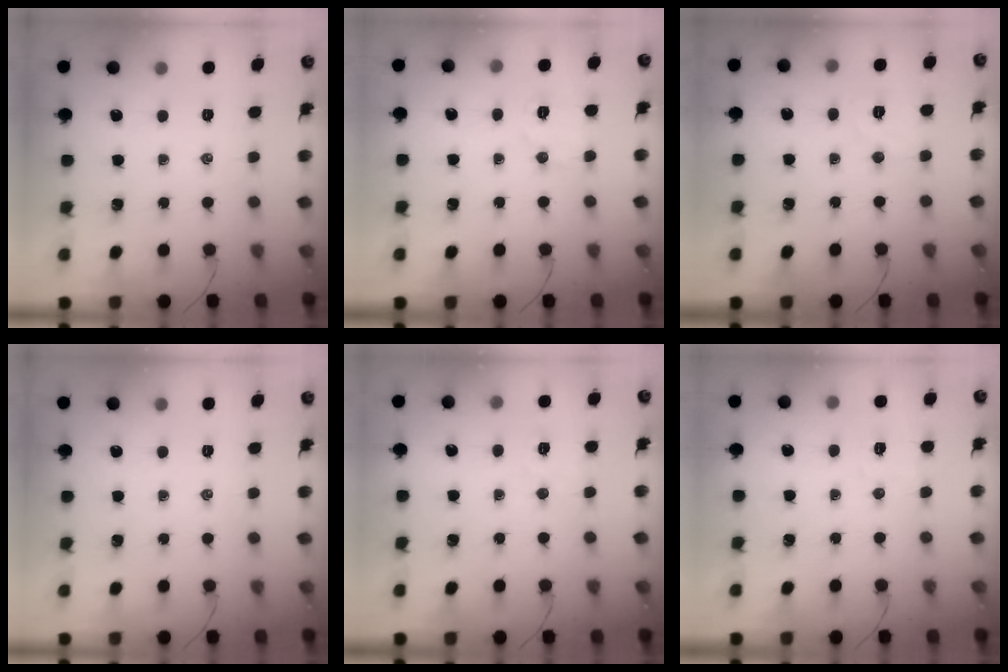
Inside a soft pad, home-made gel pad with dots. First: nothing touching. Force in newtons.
{"total": 7.0, "press": 6.9, "slide": 1.2}
{"total": 5.0, "press": 4.9, "slide": 1.0}
{"total": 0.0}
{"total": 4.8, "press": 4.7, "slide": 1.2}
{"total": 3.0, "press": 2.8, "slide": 0.8}